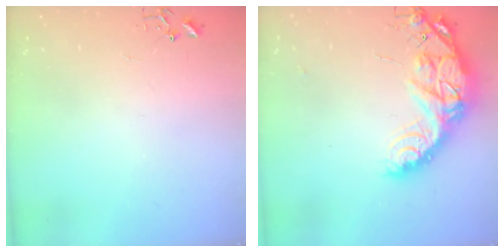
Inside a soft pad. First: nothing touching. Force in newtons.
{"total": 17.5, "press": 17.4, "slide": 1.4}